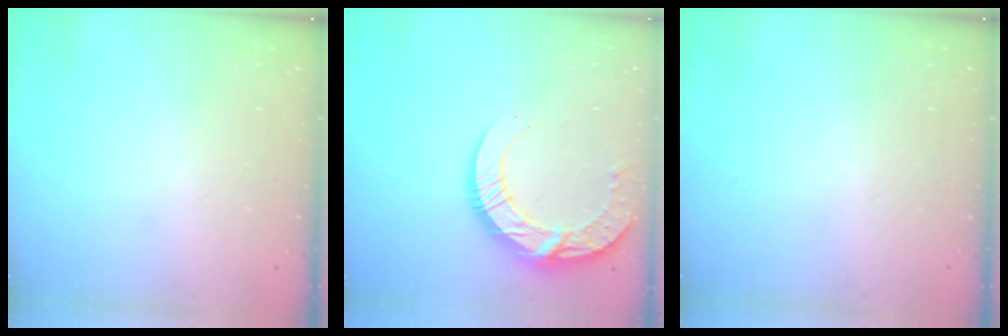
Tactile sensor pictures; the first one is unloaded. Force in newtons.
{"total": 14.6, "press": 14.6, "slide": 1.2}
{"total": 0.0}